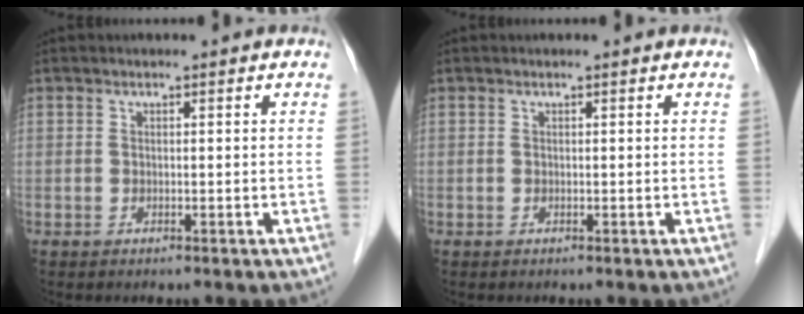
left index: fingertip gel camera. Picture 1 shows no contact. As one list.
[{"total": 0.0}]